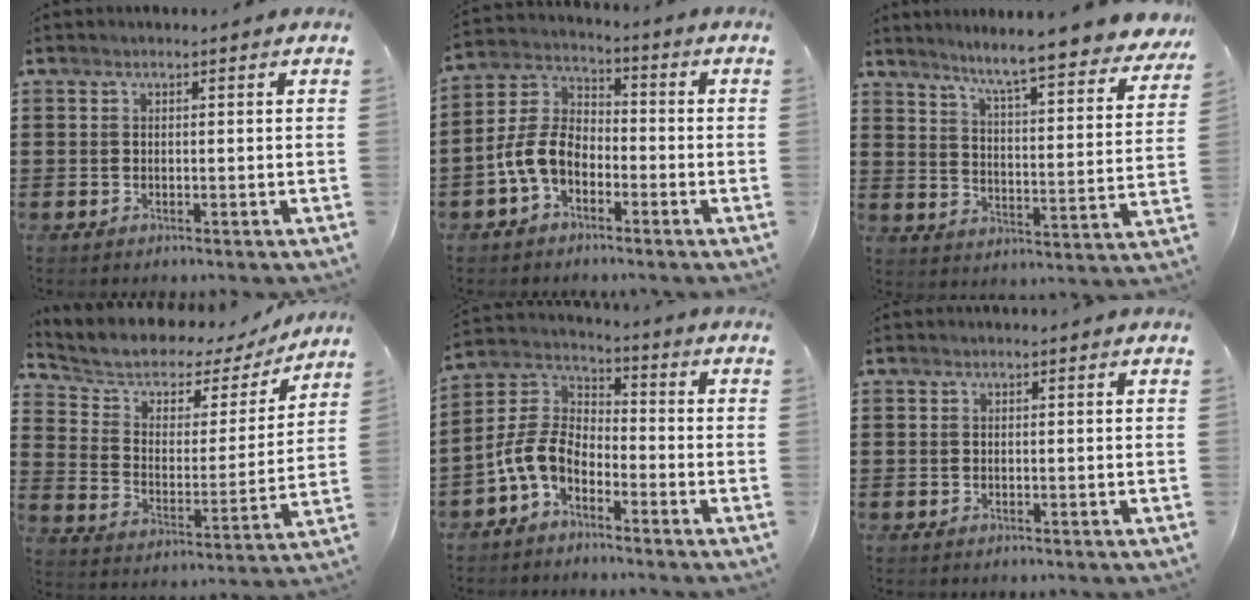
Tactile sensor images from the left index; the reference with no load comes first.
{"total": 6.7, "force": [-3.3, 4.2, 4.1], "torque": [-0.120, -0.003, -0.076]}
{"total": 6.9, "force": [6.2, -0.8, 3.0], "torque": [-0.078, -0.055, 0.096]}
{"total": 5.1, "force": [4.1, 2.6, 1.5], "torque": [-0.060, -0.030, 0.065]}
{"total": 7.2, "force": [-4.3, 3.9, 4.2], "torque": [-0.125, -0.008, -0.096]}
{"total": 0.0}